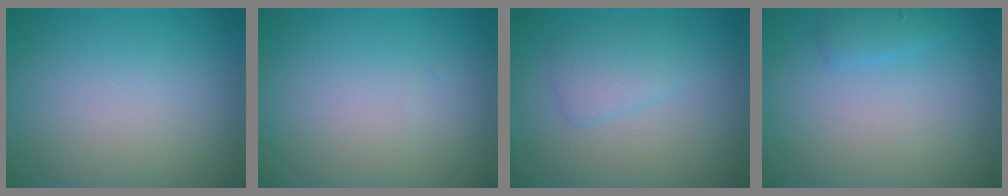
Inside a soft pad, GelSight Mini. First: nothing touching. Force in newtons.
{"total": 0.0}
{"total": 1.9, "press": 1.9, "slide": 0.1}
{"total": 1.3, "press": 1.3, "slide": 0.1}